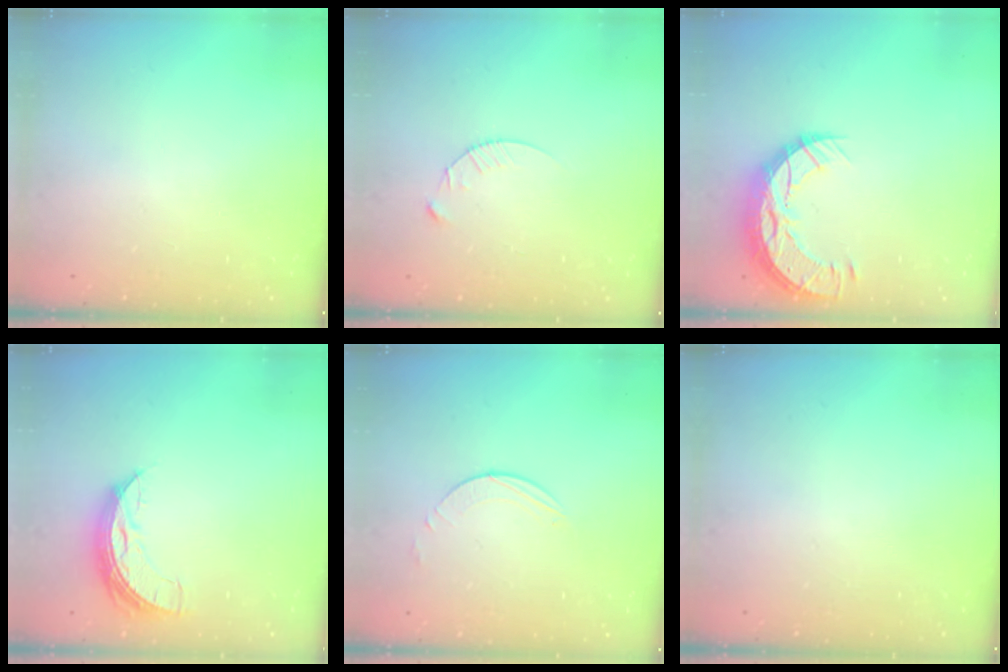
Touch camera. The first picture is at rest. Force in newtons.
{"total": 4.7, "press": 4.7, "slide": 0.6}
{"total": 11.7, "press": 11.7, "slide": 0.8}
{"total": 7.7, "press": 7.7, "slide": 0.4}
{"total": 3.9, "press": 3.9, "slide": 0.3}
{"total": 0.0}